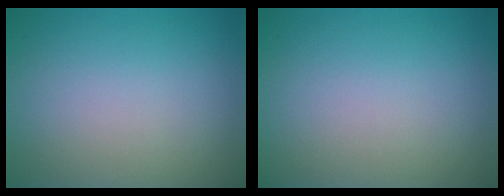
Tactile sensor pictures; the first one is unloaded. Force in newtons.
{"total": 0.0}